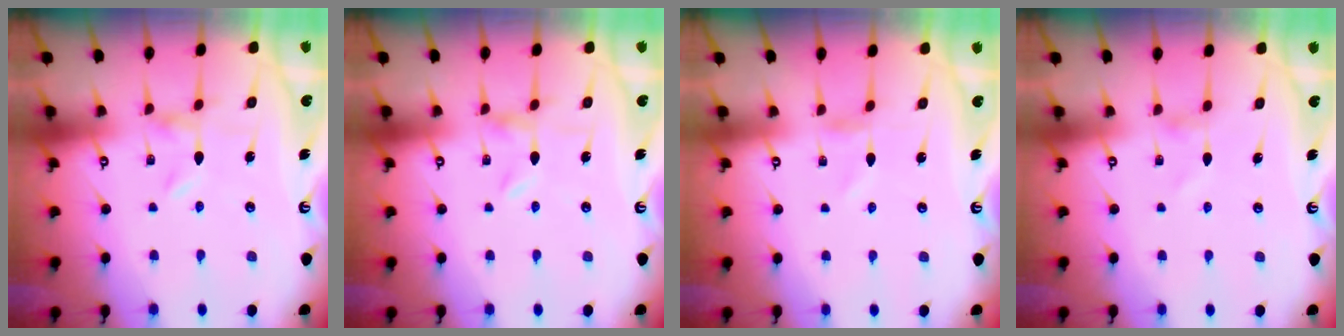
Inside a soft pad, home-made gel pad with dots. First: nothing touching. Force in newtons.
{"total": 0.0}
{"total": 0.0}
{"total": 0.0}